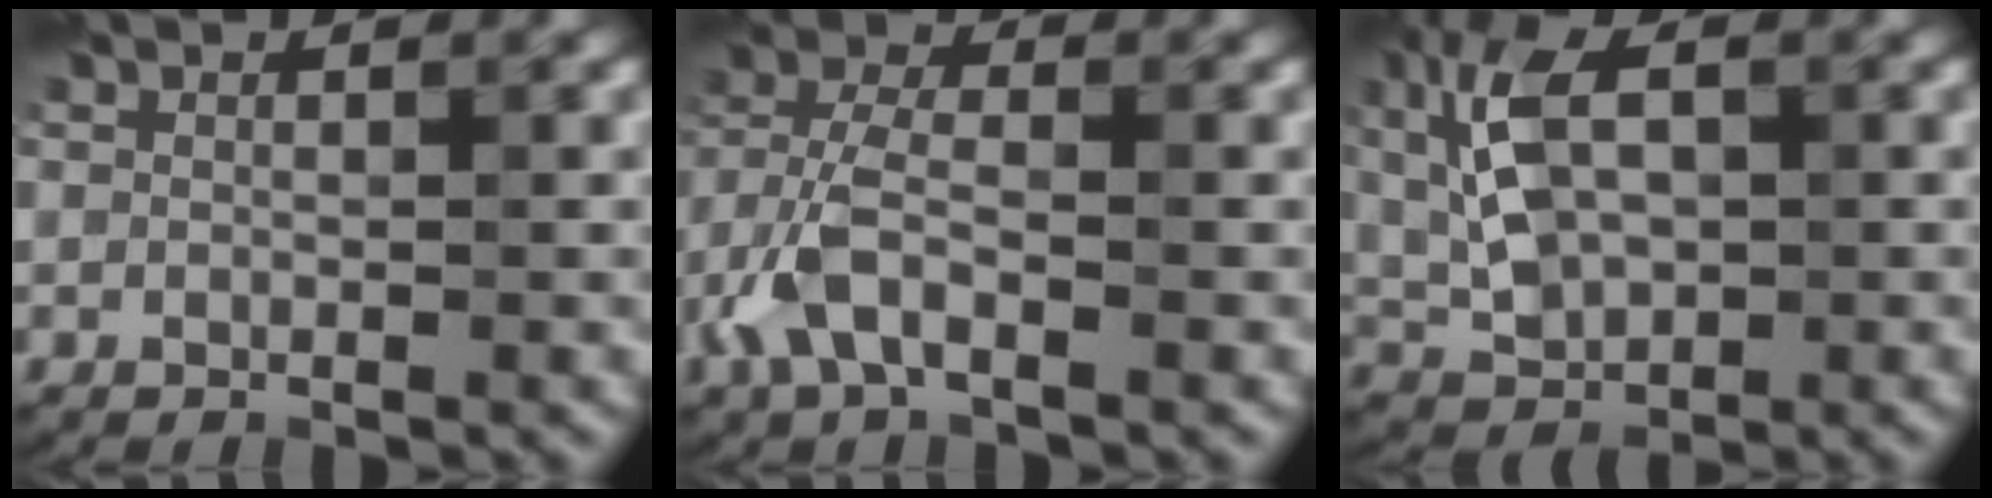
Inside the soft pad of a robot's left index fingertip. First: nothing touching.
{"total": 4.3, "force": [-2.2, 2.0, 3.1], "torque": [-0.075, 0.007, -0.053]}
{"total": 6.9, "force": [1.0, 4.1, 5.5], "torque": [-0.121, 0.012, 0.018]}